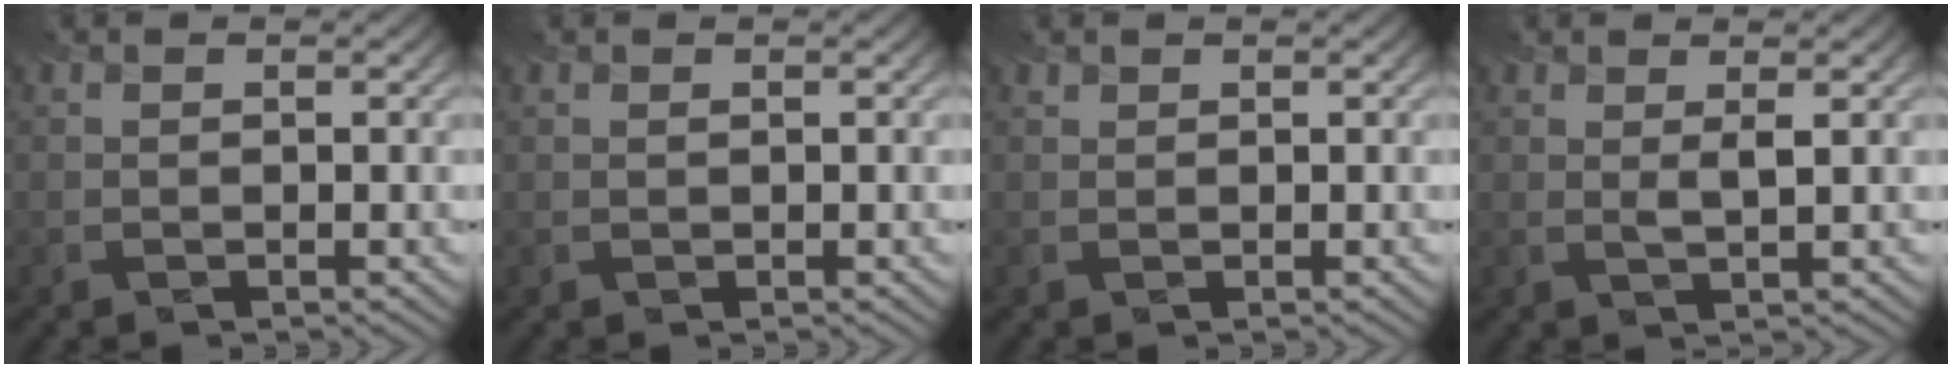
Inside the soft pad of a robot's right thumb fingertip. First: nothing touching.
{"total": 0.0}
{"total": 0.6, "force": [0.6, 0.1, -0.1], "torque": [-0.002, 0.000, 0.013]}
{"total": 1.4, "force": [0.9, 0.1, 1.1], "torque": [-0.027, -0.003, 0.016]}